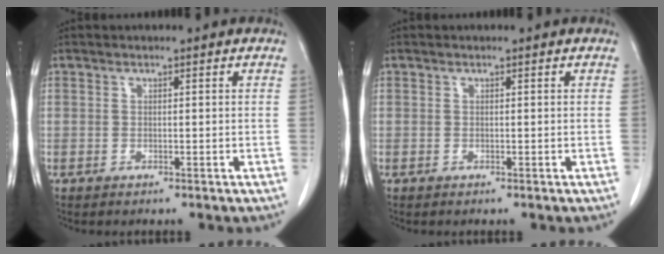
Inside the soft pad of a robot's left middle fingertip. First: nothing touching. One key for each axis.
{"total": 0.0}